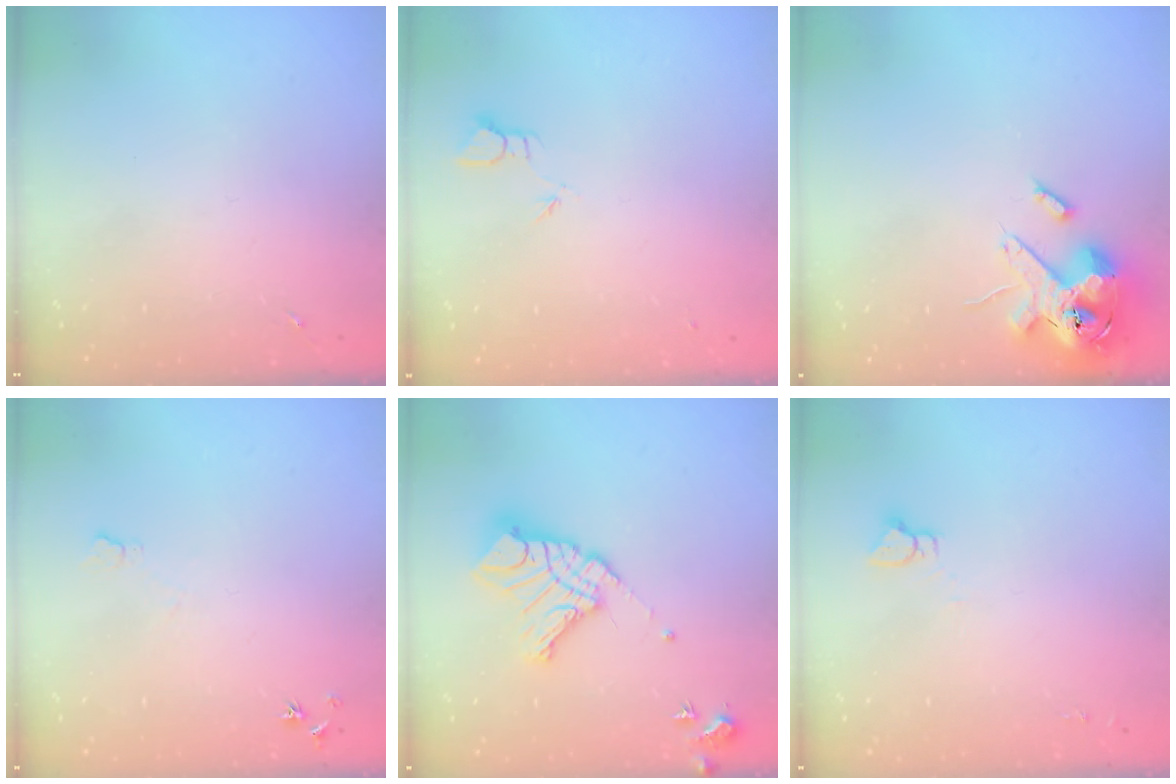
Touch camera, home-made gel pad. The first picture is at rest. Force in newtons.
{"total": 2.0, "press": 2.0, "slide": 0.1}
{"total": 15.4, "press": 15.1, "slide": 2.9}
{"total": 6.5, "press": 6.4, "slide": 0.8}
{"total": 16.3, "press": 16.2, "slide": 2.0}
{"total": 3.3, "press": 3.3, "slide": 0.2}